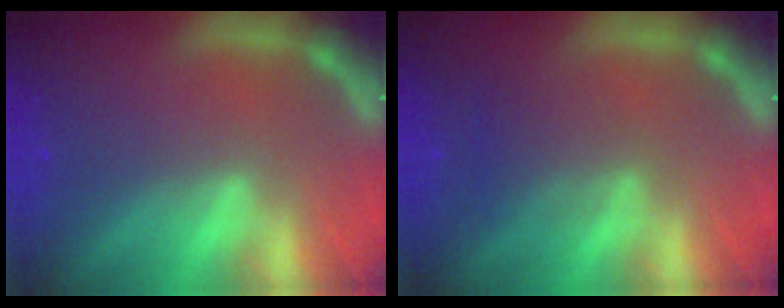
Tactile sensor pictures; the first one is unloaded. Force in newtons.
{"total": 2.5}